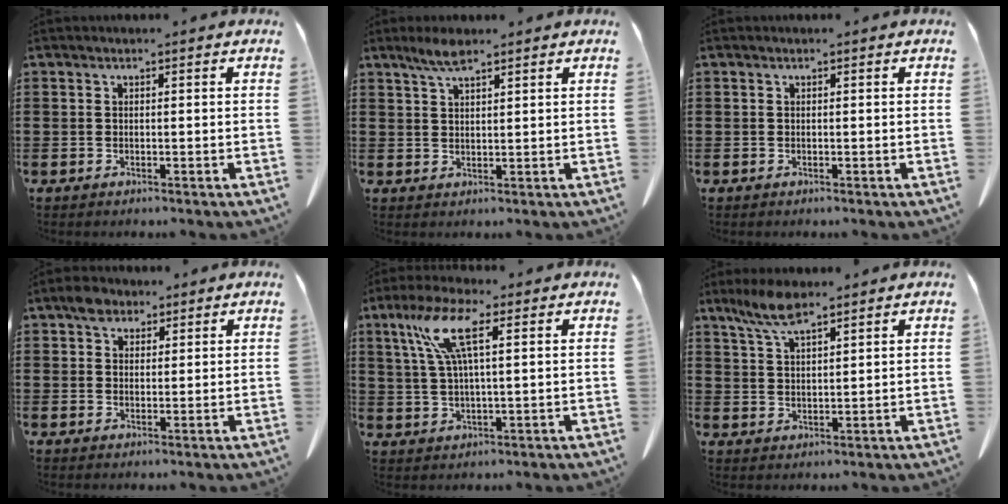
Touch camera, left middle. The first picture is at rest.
{"total": 3.3, "force": [2.5, 0.7, 2.2], "torque": [-0.048, 0.003, 0.044]}
{"total": 0.0}
{"total": 3.4, "force": [2.4, 2.0, 1.2], "torque": [-0.024, 0.008, 0.042]}
{"total": 8.2, "force": [3.5, 1.9, 7.1], "torque": [-0.161, 0.005, 0.055]}
{"total": 5.7, "force": [4.1, 1.4, 3.7], "torque": [-0.082, -0.002, 0.073]}